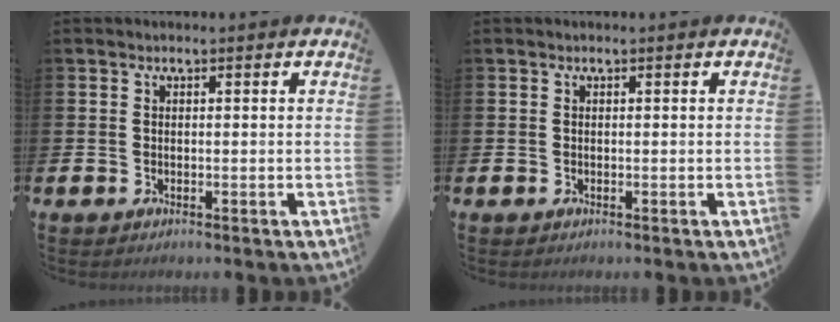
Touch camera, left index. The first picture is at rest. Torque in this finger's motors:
{"motor_torque": [0.00, 0.00, 0.00, 0.00]}